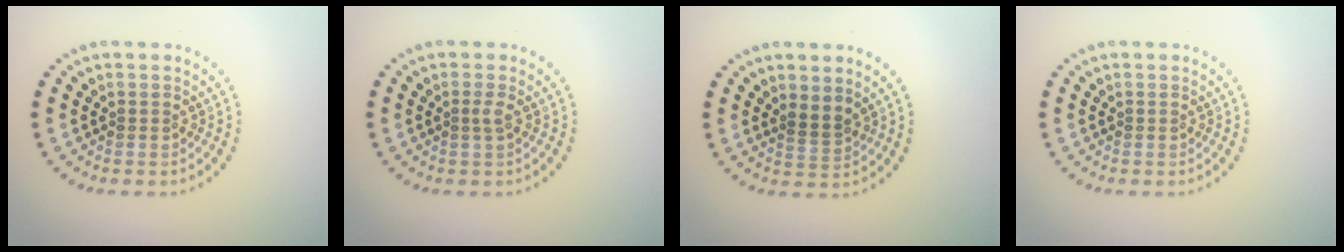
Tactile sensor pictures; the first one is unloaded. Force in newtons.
{"total": 0.9, "press": 0.7, "slide": 0.5}
{"total": 1.8, "press": 1.4, "slide": 1.1}
{"total": 0.0}